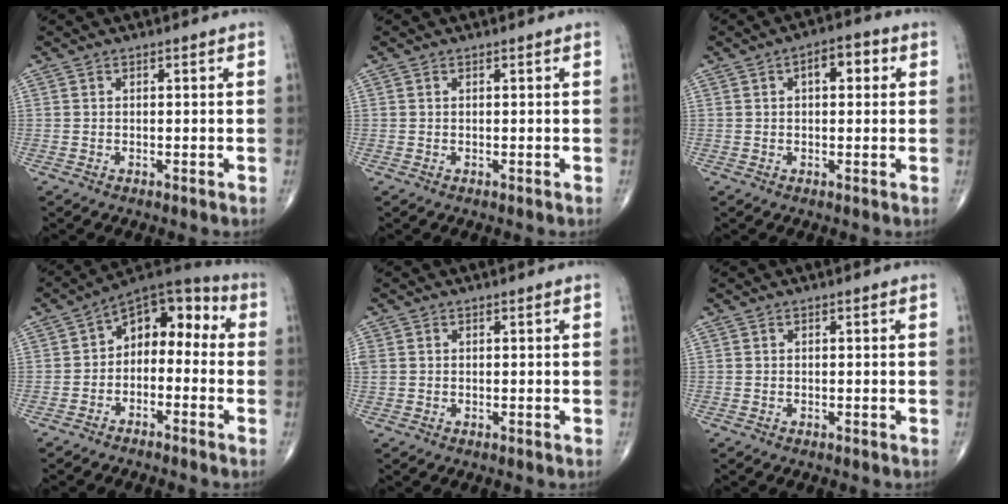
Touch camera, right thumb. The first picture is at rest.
{"total": 0.0}
{"total": 5.4, "force": [1.5, 2.7, 4.4], "torque": [-0.048, 0.013, 0.015]}
{"total": 10.6, "force": [-0.9, 7.0, 7.9], "torque": [-0.073, 0.052, -0.036]}
{"total": 1.4, "force": [0.3, 1.1, 0.8], "torque": [-0.029, 0.009, 0.009]}
{"total": 0.0}